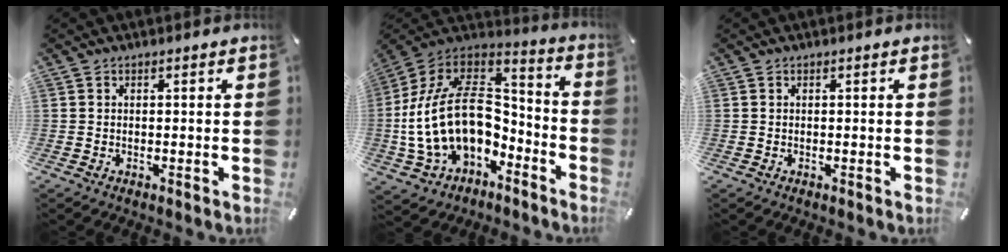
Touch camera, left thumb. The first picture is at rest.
{"total": 22.2, "force": [-3.2, 15.3, 15.8], "torque": [-0.311, 0.012, -0.044]}
{"total": 0.0}